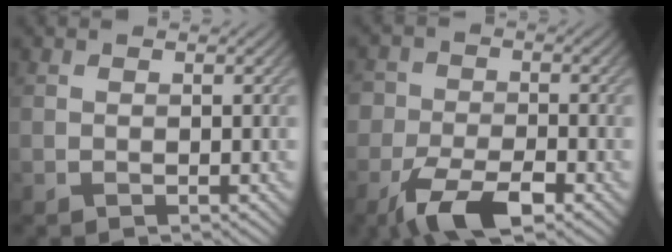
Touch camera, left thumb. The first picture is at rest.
{"total": 8.1, "force": [-4.5, 4.1, 5.3], "torque": [-0.102, -0.003, -0.087]}